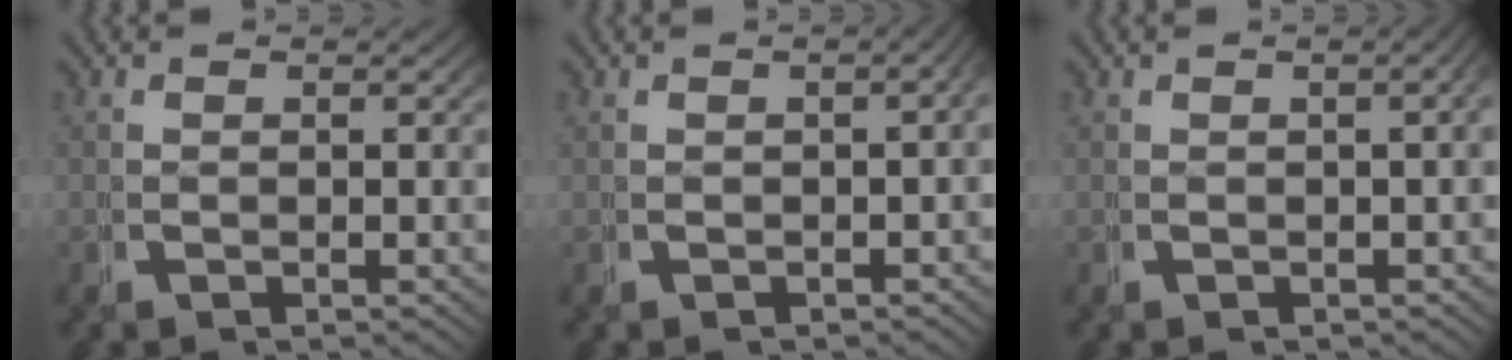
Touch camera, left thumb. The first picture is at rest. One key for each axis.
{"total": 2.1, "fx": -0.5, "fy": 0.8, "fz": 1.9, "tx": -0.023, "ty": 0.003, "tz": -0.007}
{"total": 2.0, "fx": -0.3, "fy": 0.6, "fz": 1.9, "tx": -0.023, "ty": 0.009, "tz": -0.003}